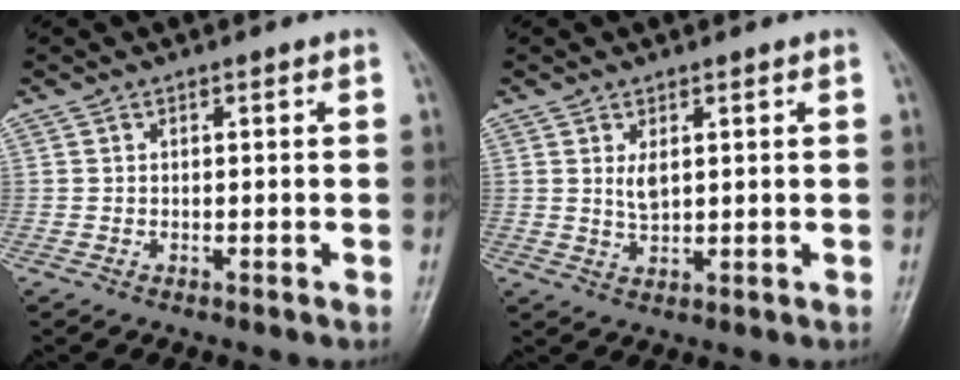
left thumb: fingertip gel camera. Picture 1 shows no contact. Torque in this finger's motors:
{"motor_torque": [-0.17, 0.18, 0.06, -0.04, 0.00]}